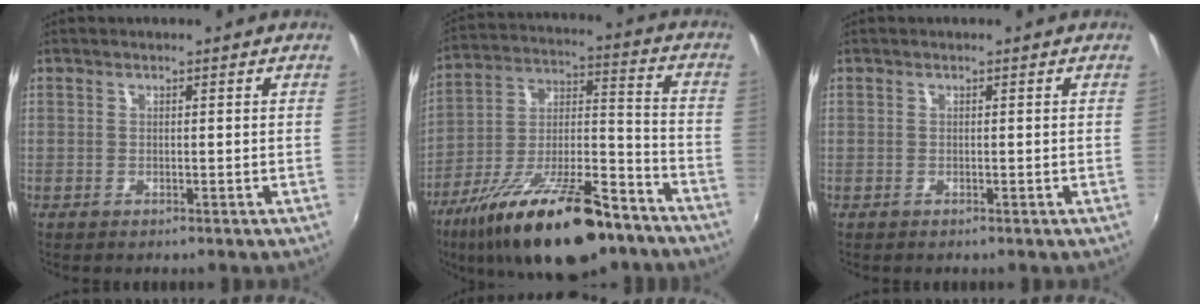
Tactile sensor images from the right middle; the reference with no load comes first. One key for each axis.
{"total": 23.9, "fx": -15.6, "fy": 8.3, "fz": 16.1, "tx": -0.281, "ty": -0.013, "tz": -0.243}
{"total": 0.0}